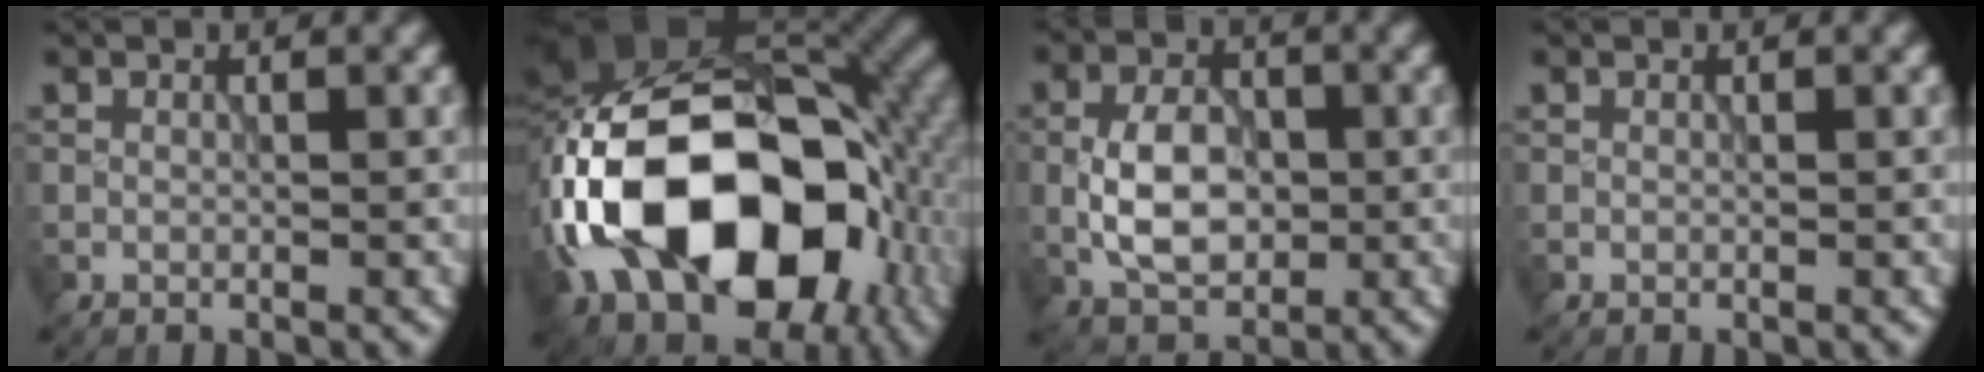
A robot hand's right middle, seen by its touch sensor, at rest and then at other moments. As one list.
[{"total": 18.2, "force": [-4.4, 11.9, 13.0], "torque": [-0.235, 0.004, -0.081]}, {"total": 5.5, "force": [-0.8, 3.5, 4.2], "torque": [-0.079, 0.000, -0.018]}, {"total": 0.0}]